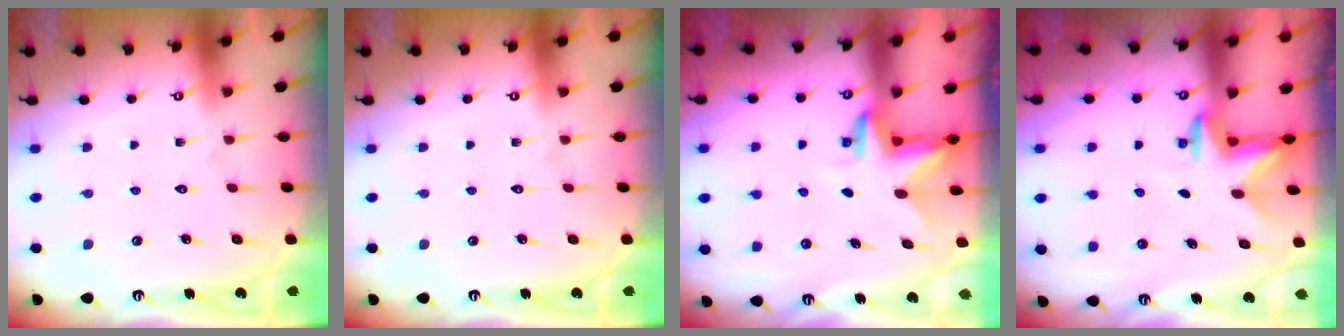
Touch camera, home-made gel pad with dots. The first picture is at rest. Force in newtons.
{"total": 0.0}
{"total": 3.3, "press": 3.3, "slide": 0.2}
{"total": 3.2, "press": 3.1, "slide": 0.7}